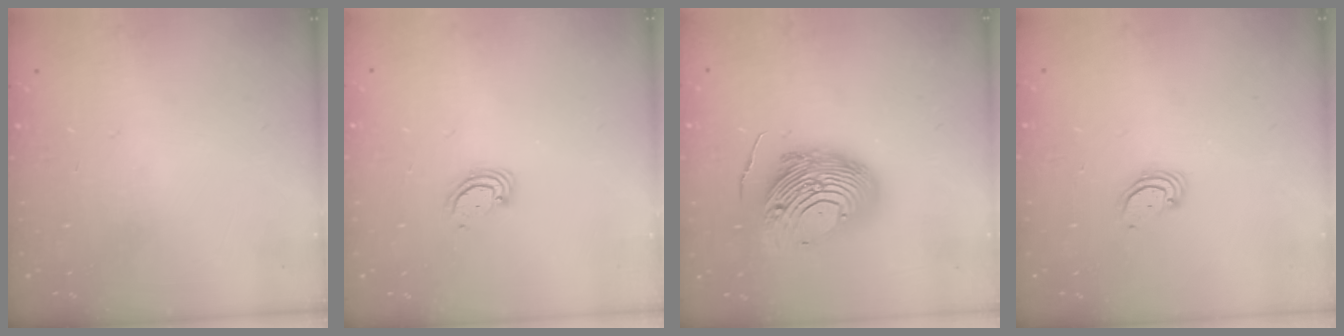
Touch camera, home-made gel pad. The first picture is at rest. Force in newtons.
{"total": 3.0, "press": 3.0, "slide": 0.3}
{"total": 17.6, "press": 17.5, "slide": 2.2}
{"total": 2.3, "press": 2.3, "slide": 0.2}